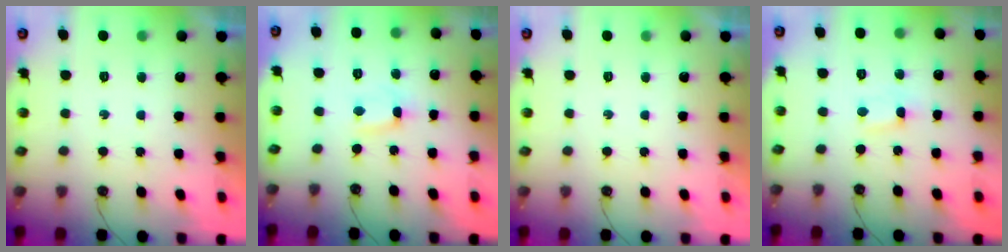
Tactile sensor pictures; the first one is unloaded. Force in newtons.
{"total": 0.5, "press": 0.3, "slide": 0.4}
{"total": 0.0}
{"total": 0.0}